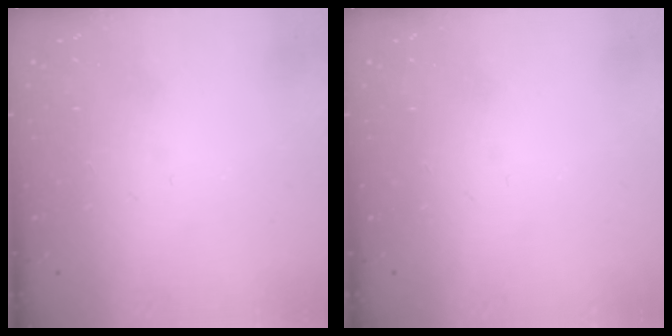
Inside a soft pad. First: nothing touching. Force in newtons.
{"total": 0.0}